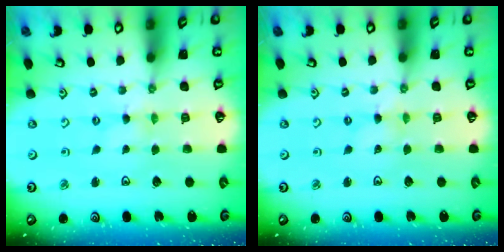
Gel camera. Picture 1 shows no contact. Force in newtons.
{"total": 0.0}